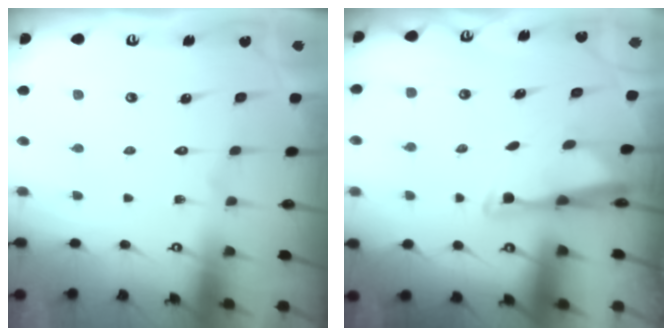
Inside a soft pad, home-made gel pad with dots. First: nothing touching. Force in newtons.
{"total": 2.9, "press": 2.8, "slide": 0.7}